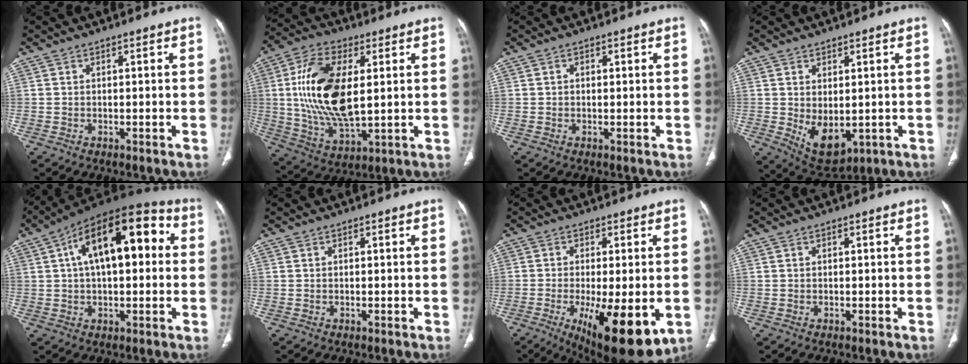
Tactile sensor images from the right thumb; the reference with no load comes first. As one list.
[{"total": 18.4, "force": [2.6, 9.2, 15.7], "torque": [-0.301, -0.010, 0.053]}, {"total": 0.7, "force": [0.2, 0.5, 0.4], "torque": [-0.004, 0.000, 0.002]}, {"total": 7.9, "force": [-0.8, 4.6, 6.4], "torque": [-0.091, -0.012, 0.013]}, {"total": 19.6, "force": [4.3, 9.5, 16.6], "torque": [-0.234, 0.037, 0.056]}, {"total": 0.0}, {"total": 16.2, "force": [-5.3, 5.2, 14.4], "torque": [-0.195, -0.022, -0.064]}, {"total": 0.0}]